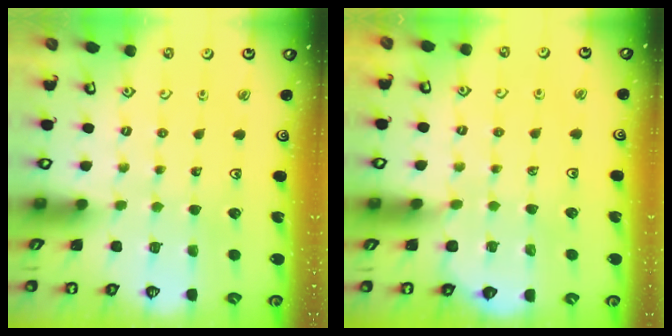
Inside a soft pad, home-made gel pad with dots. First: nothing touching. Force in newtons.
{"total": 2.4, "press": 2.4, "slide": 0.2}